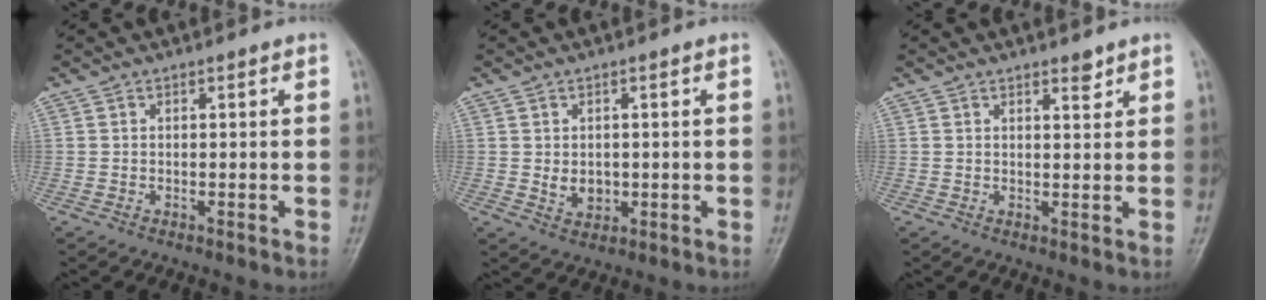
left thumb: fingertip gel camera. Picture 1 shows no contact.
{"total": 3.5, "force": [0.0, 2.7, 2.2], "torque": [-0.024, -0.004, 0.010]}
{"total": 2.1, "force": [1.7, 0.7, 1.1], "torque": [-0.008, -0.012, 0.025]}